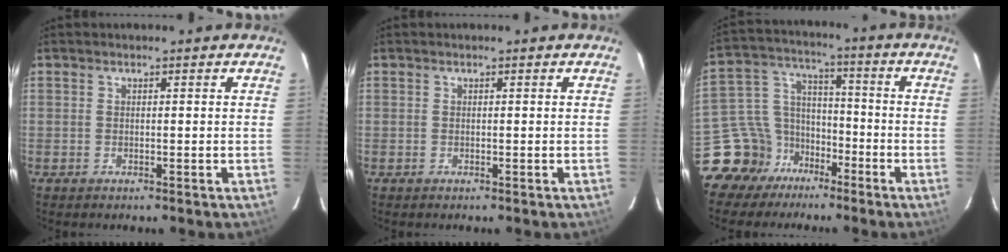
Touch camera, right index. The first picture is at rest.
{"total": 0.0}
{"total": 13.4, "force": [-9.7, 8.9, 2.5], "torque": [-0.076, 0.052, -0.168]}